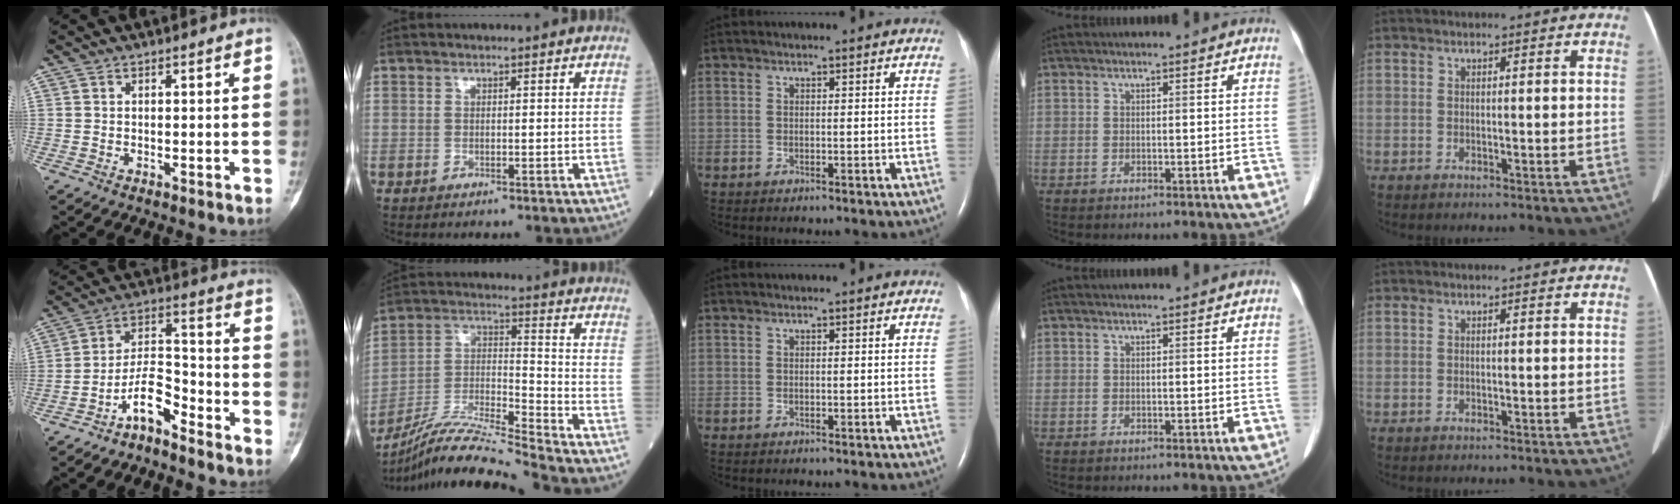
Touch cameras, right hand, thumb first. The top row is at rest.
{"thumb": {"total": 10.6, "force": [-7.4, 4.1, 6.3], "torque": [-0.114, 0.087, -0.142]}, "index": {"total": 15.8, "force": [-14.7, -2.3, 5.4], "torque": [-0.100, 0.010, -0.272]}}